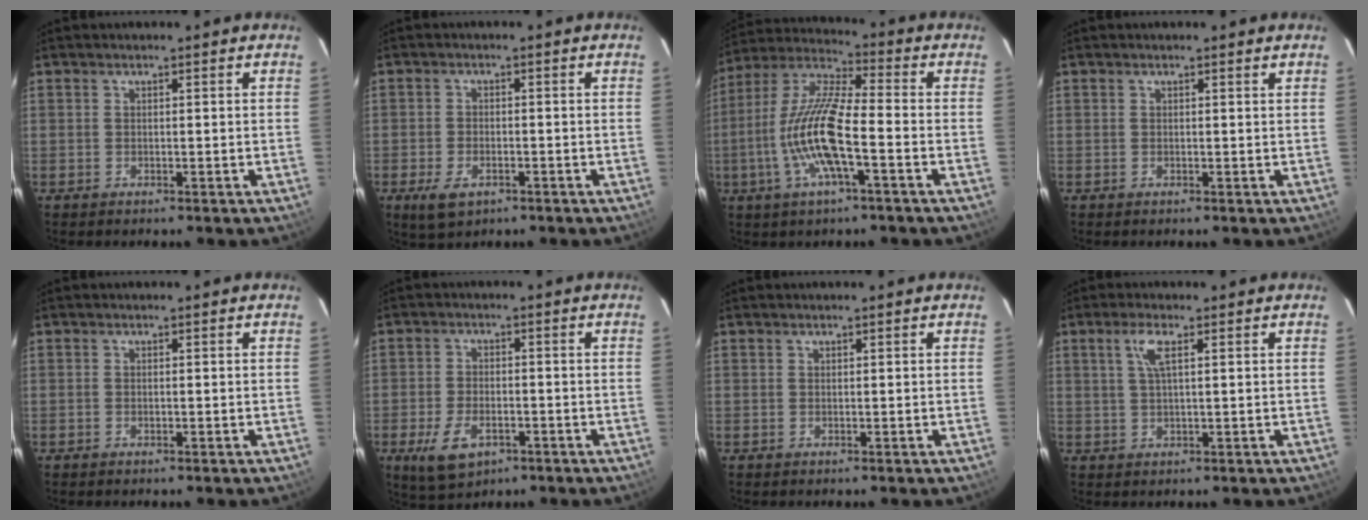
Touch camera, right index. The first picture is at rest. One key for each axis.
{"total": 5.1, "fx": -2.6, "fy": 2.9, "fz": 3.3, "tx": -0.080, "ty": -0.010, "tz": -0.043}
{"total": 14.4, "fx": -4.1, "fy": 2.8, "fz": 13.5, "tx": -0.274, "ty": -0.003, "tz": -0.083}
{"total": 1.1, "fx": 1.0, "fy": 0.0, "fz": 0.4, "tx": -0.014, "ty": 0.000, "tz": 0.008}
{"total": 0.0}
{"total": 7.9, "fx": -3.7, "fy": 4.4, "fz": 5.4, "tx": -0.123, "ty": -0.010, "tz": -0.060}
{"total": 0.0}
{"total": 3.7, "fx": 1.5, "fy": 0.7, "fz": 3.3, "tx": -0.069, "ty": 0.005, "tz": 0.030}